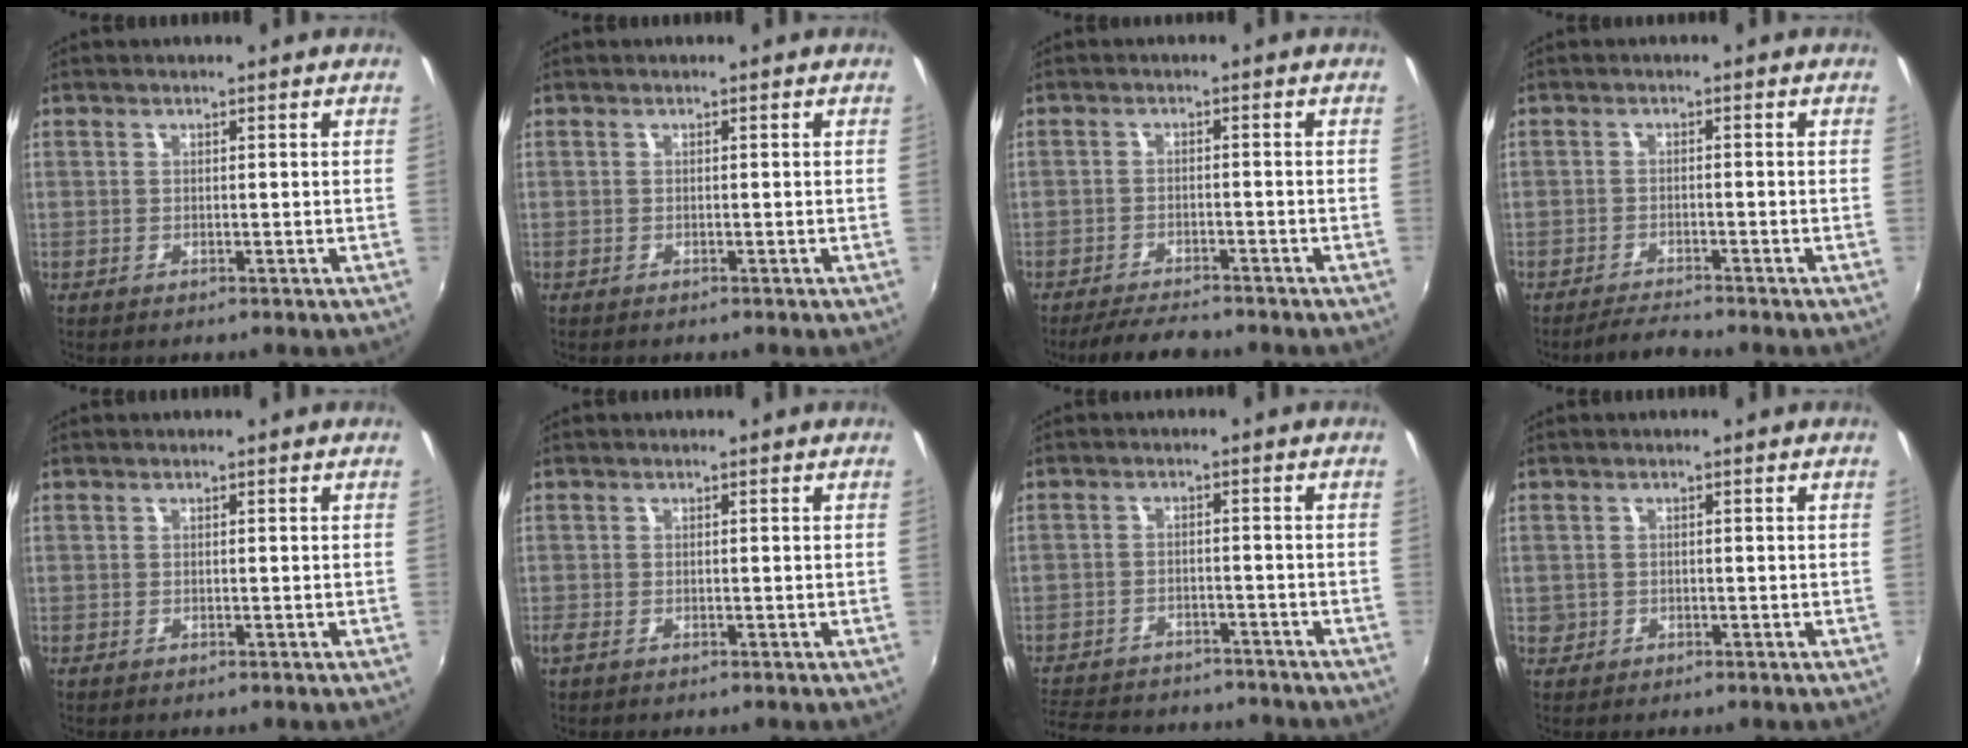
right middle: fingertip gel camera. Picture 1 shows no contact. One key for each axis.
{"total": 0.5, "fx": 0.3, "fy": -0.3, "fz": -0.3, "tx": 0.009, "ty": 0.001, "tz": 0.005}
{"total": 6.6, "fx": -5.9, "fy": 1.3, "fz": 2.7, "tx": -0.072, "ty": -0.013, "tz": -0.095}
{"total": 3.0, "fx": -2.9, "fy": -0.2, "fz": 0.7, "tx": -0.029, "ty": -0.007, "tz": -0.056}
{"total": 0.0}
{"total": 1.1, "fx": -0.5, "fy": 0.4, "fz": 0.9, "tx": -0.019, "ty": -0.004, "tz": -0.010}
{"total": 15.9, "fx": -13.7, "fy": 5.7, "fz": 5.6, "tx": -0.137, "ty": 0.007, "tz": -0.193}
{"total": 1.9, "fx": -0.4, "fy": 1.9, "fz": 0.4, "tx": -0.010, "ty": -0.004, "tz": -0.004}